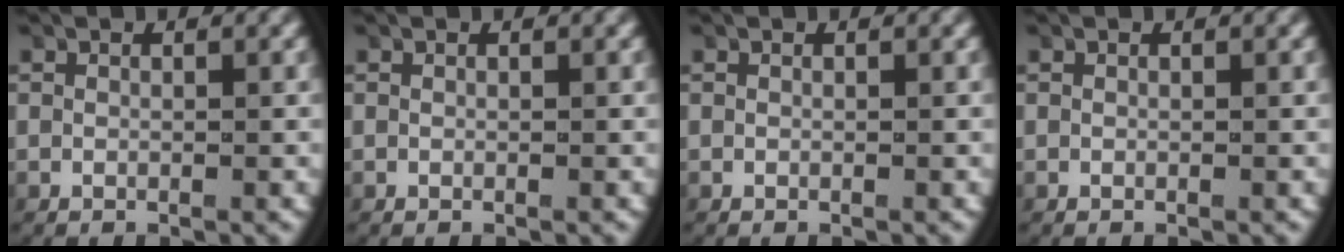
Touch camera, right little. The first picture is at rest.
{"total": 0.0}
{"total": 0.0}
{"total": 0.0}